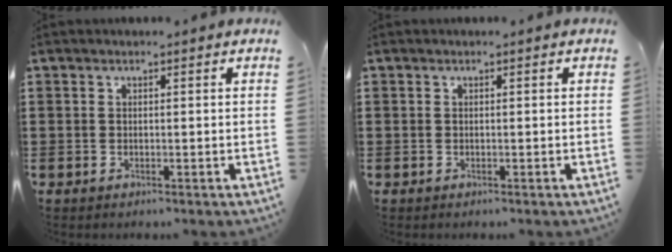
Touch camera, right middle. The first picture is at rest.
{"total": 0.0}